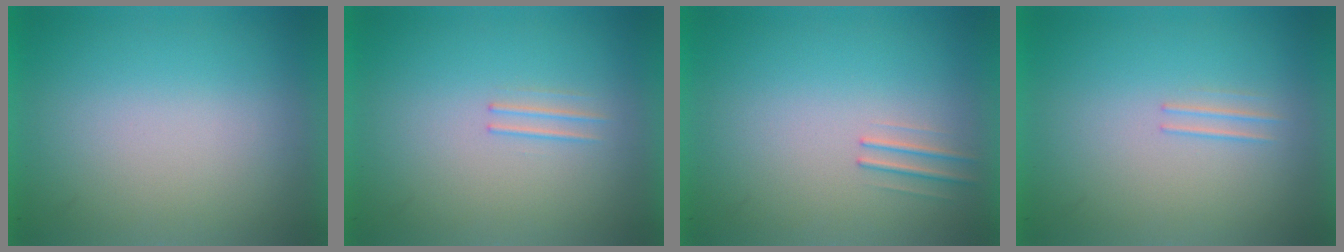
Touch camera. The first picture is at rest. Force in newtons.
{"total": 1.1}
{"total": 1.0}
{"total": 1.2}